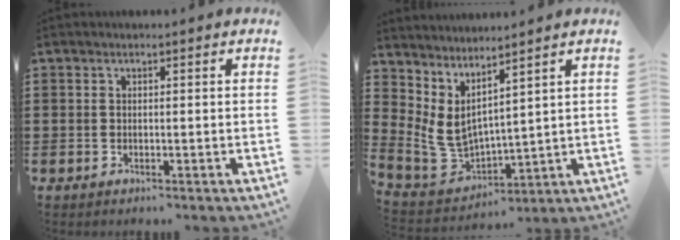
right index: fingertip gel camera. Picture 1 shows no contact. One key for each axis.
{"total": 4.6, "fx": 2.8, "fy": 2.8, "fz": 2.5, "tx": -0.096, "ty": -0.037, "tz": 0.043}